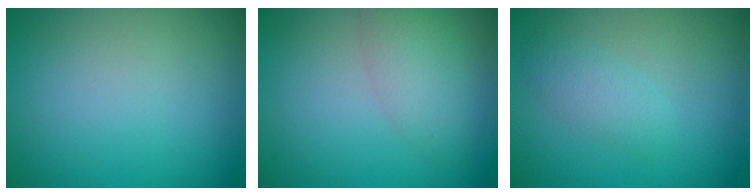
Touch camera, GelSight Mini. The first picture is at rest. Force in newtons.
{"total": 3.0, "press": 3.0, "slide": 0.1}
{"total": 1.8, "press": 1.8, "slide": 0.1}